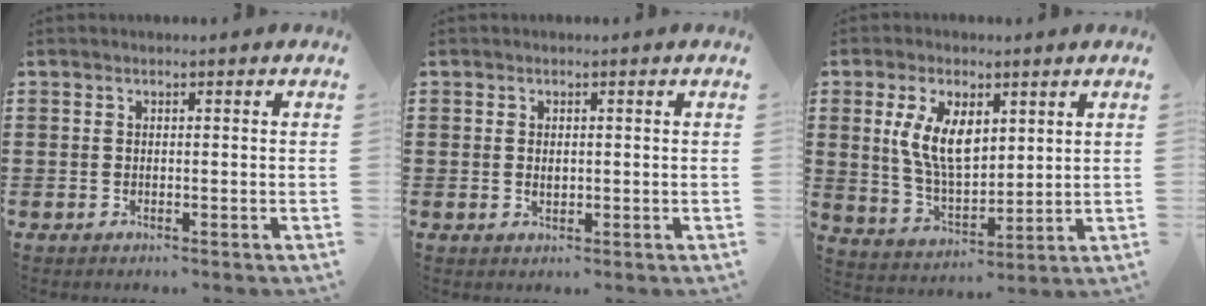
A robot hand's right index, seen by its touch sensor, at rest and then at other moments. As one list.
[{"total": 1.1, "force": [0.1, 0.7, 0.8], "torque": [-0.017, 0.008, 0.000]}, {"total": 8.8, "force": [2.7, 4.6, 7.0], "torque": [-0.151, 0.010, 0.049]}]